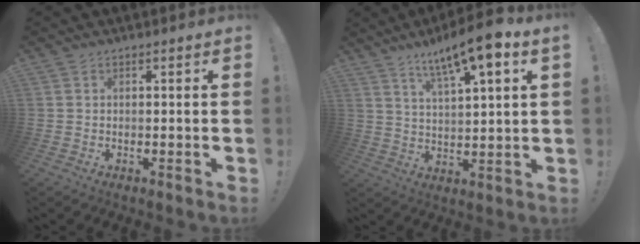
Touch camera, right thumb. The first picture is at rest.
{"total": 11.3, "force": [7.5, 1.3, 8.4], "torque": [-0.137, -0.041, 0.118]}